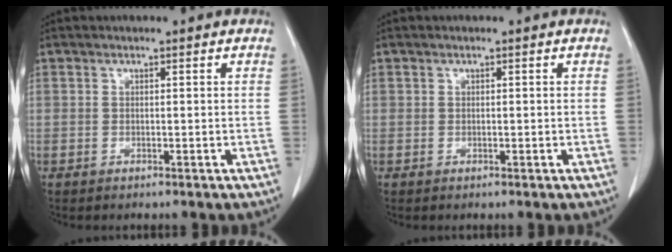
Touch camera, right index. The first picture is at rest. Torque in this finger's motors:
{"motor_torque": [-0.10, 0.09, -0.06, 0.00]}